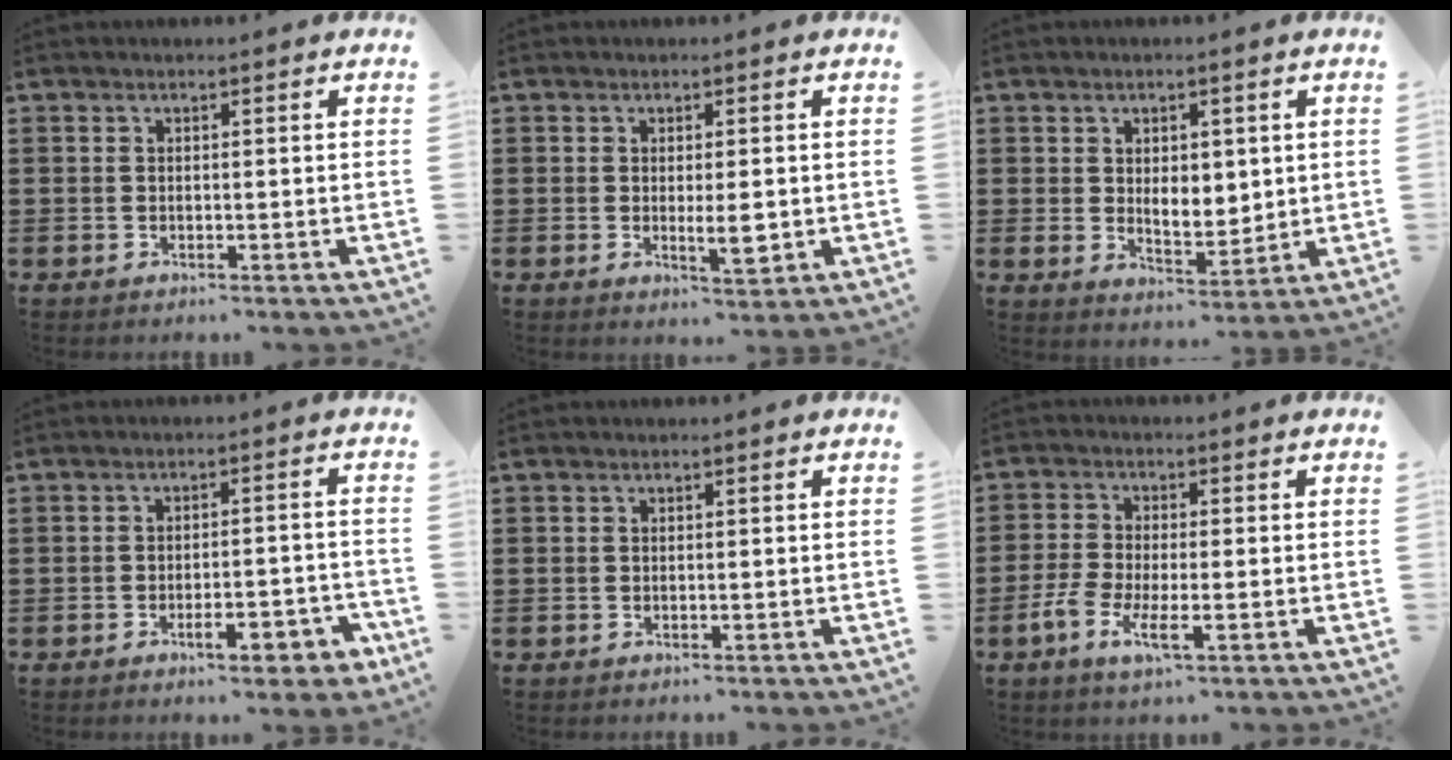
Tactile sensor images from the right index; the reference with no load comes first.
{"total": 4.0, "force": [-0.5, 1.0, 3.9], "torque": [-0.064, -0.001, -0.009]}
{"total": 4.2, "force": [1.5, 2.8, 2.6], "torque": [-0.045, 0.003, 0.023]}
{"total": 6.6, "force": [-3.7, 2.1, 5.1], "torque": [-0.069, -0.002, -0.061]}
{"total": 0.0}
{"total": 5.1, "force": [-2.2, 1.6, 4.4], "torque": [-0.101, -0.008, -0.046]}